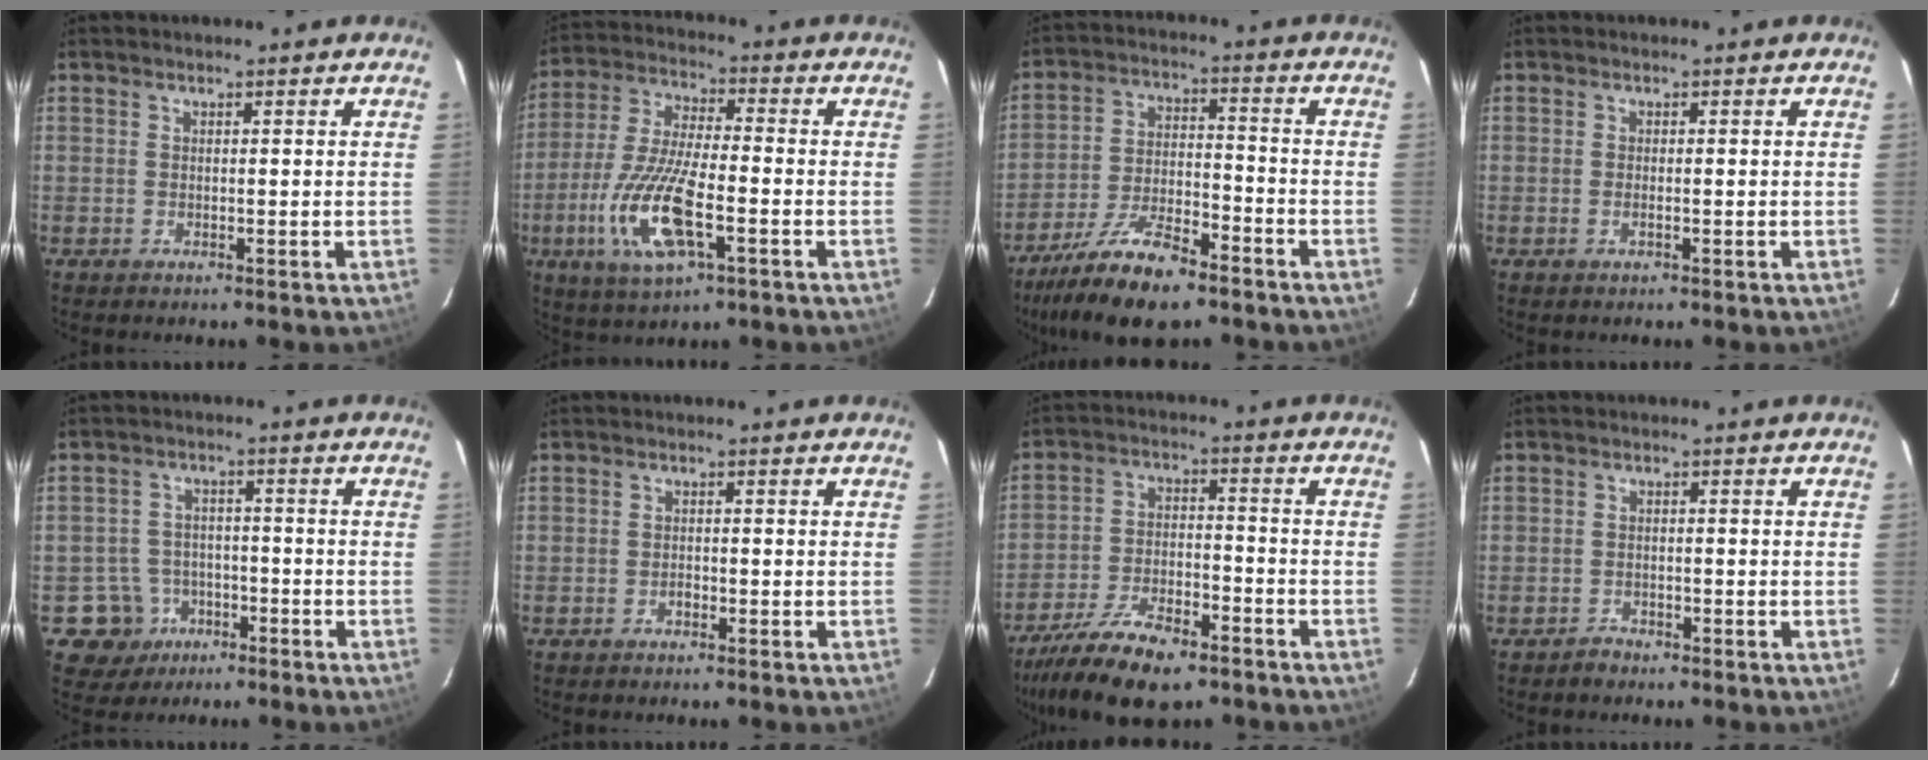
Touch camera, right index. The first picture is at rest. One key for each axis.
{"total": 15.0, "fx": -5.3, "fy": 4.8, "fz": 13.2, "tx": -0.285, "ty": -0.014, "tz": -0.101}
{"total": 14.9, "fx": -11.2, "fy": 4.5, "fz": 8.7, "tx": -0.188, "ty": -0.016, "tz": -0.205}
{"total": 0.9, "fx": -0.4, "fy": 0.2, "fz": 0.8, "tx": -0.017, "ty": 0.000, "tz": -0.008}
{"total": 7.0, "fx": -3.4, "fy": 6.1, "fz": -0.1, "tx": -0.011, "ty": 0.032, "tz": -0.048}
{"total": 0.8, "fx": -0.6, "fy": 0.5, "fz": 0.3, "tx": -0.006, "ty": 0.003, "tz": -0.011}
{"total": 15.2, "fx": -11.3, "fy": 5.7, "fz": 8.3, "tx": -0.187, "ty": -0.022, "tz": -0.197}
{"total": 1.9, "fx": -1.4, "fy": 1.1, "fz": -0.2, "tx": 0.001, "ty": 0.007, "tz": -0.025}